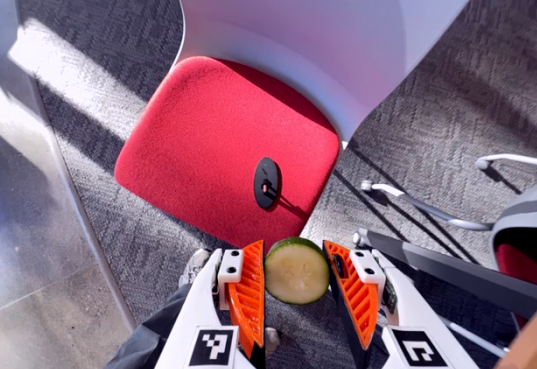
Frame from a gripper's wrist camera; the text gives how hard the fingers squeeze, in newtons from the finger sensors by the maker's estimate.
{"total": 8.2, "left": 8.8, "right": 7.7}